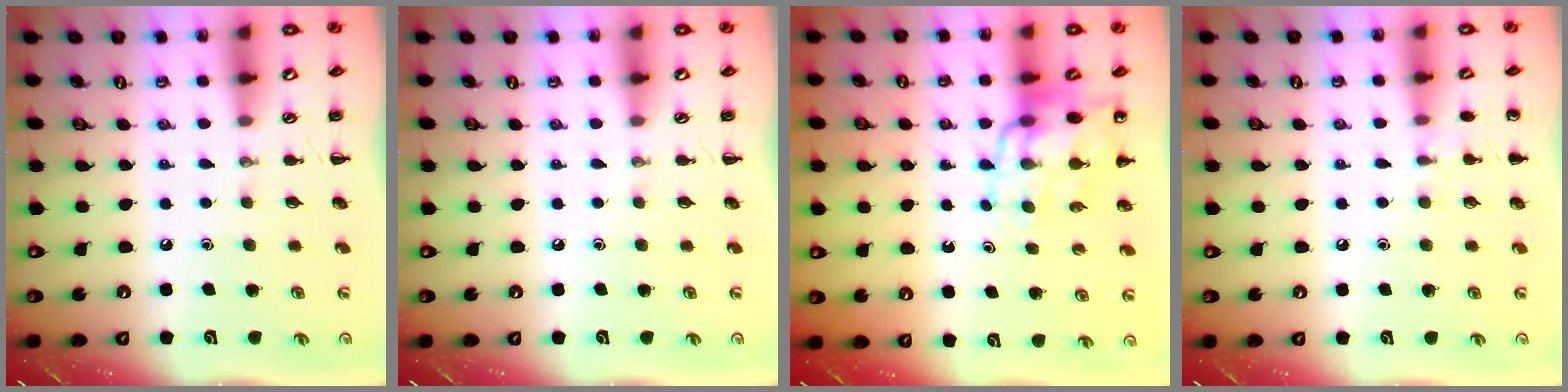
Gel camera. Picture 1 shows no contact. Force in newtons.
{"total": 0.0}
{"total": 14.7, "press": 14.2, "slide": 3.9}
{"total": 6.2, "press": 5.9, "slide": 1.9}